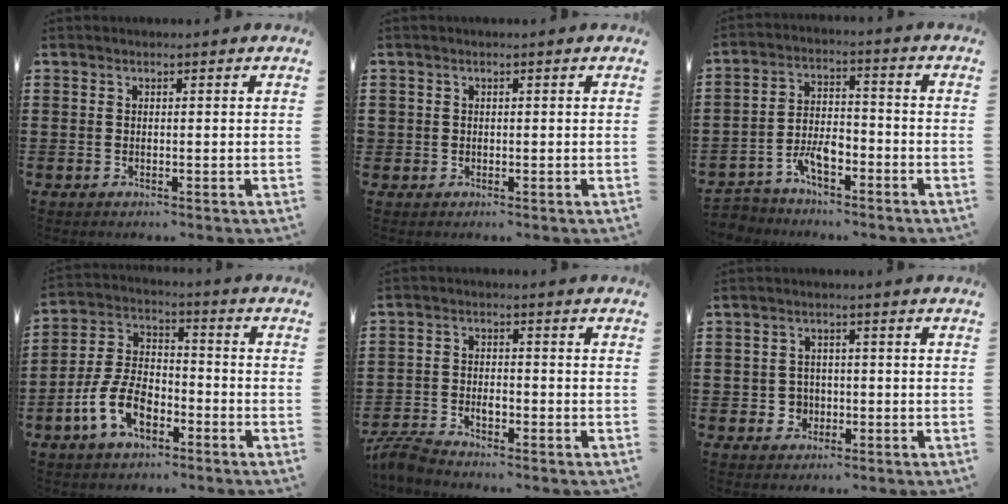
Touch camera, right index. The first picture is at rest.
{"total": 0.8, "force": [0.0, 0.8, 0.1], "torque": [-0.003, 0.004, -0.002]}
{"total": 5.1, "force": [-3.6, 2.4, 2.7], "torque": [-0.059, 0.011, -0.072]}
{"total": 9.3, "force": [-4.4, 5.1, 6.4], "torque": [-0.154, 0.006, -0.088]}
{"total": 3.3, "force": [-2.7, 1.2, 1.5], "torque": [-0.034, 0.008, -0.055]}
{"total": 2.8, "force": [-0.9, 2.6, 0.7], "torque": [-0.023, 0.004, -0.022]}